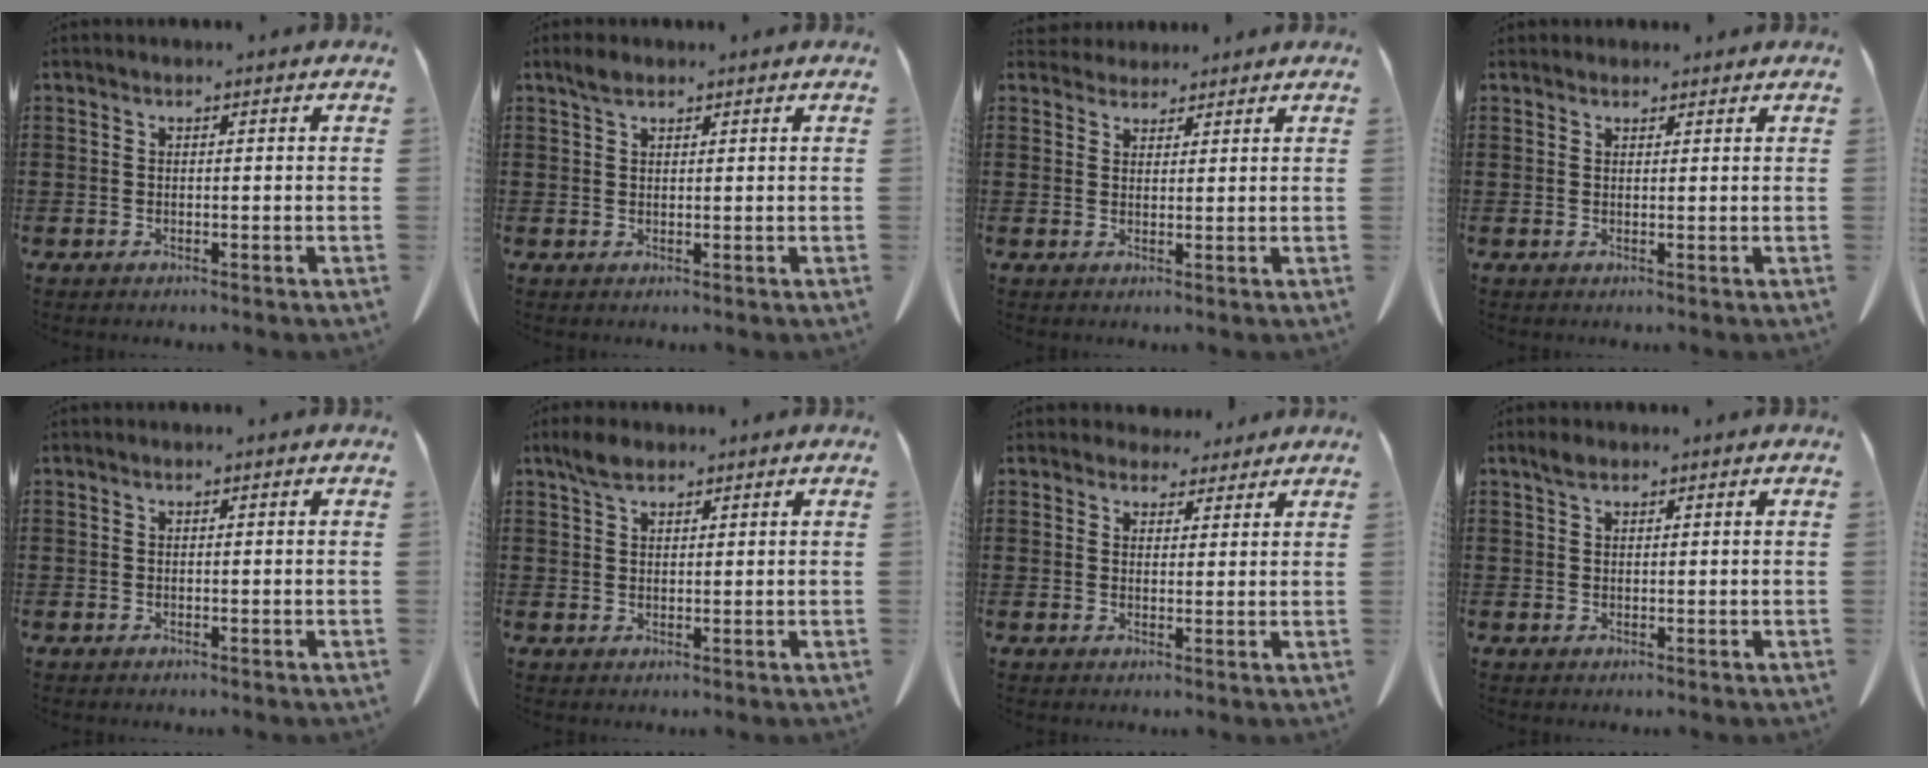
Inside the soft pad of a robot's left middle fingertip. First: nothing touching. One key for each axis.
{"total": 2.0, "fx": 1.4, "fy": 0.9, "fz": 1.1, "tx": -0.026, "ty": 0.002, "tz": 0.027}
{"total": 2.7, "fx": 2.6, "fy": 0.9, "fz": 0.1, "tx": -0.002, "ty": -0.007, "tz": 0.049}
{"total": 1.5, "fx": 1.3, "fy": 0.6, "fz": 0.2, "tx": -0.007, "ty": 0.001, "tz": 0.027}
{"total": 0.0}
{"total": 2.7, "fx": 1.9, "fy": 1.3, "fz": 1.5, "tx": -0.036, "ty": 0.005, "tz": 0.035}
{"total": 3.7, "fx": 3.3, "fy": 1.5, "fz": 0.5, "tx": -0.012, "ty": -0.006, "tz": 0.063}
{"total": 1.8, "fx": 1.2, "fy": 0.8, "fz": 1.0, "tx": -0.024, "ty": 0.003, "tz": 0.023}